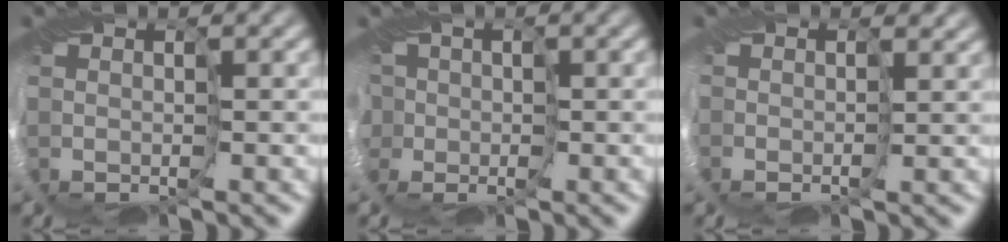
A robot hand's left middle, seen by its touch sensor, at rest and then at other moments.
{"total": 5.3, "force": [-0.5, 4.5, 2.8], "torque": [-0.067, 0.006, -0.021]}
{"total": 1.7, "force": [1.5, 0.7, 0.2], "torque": [-0.008, 0.003, 0.024]}